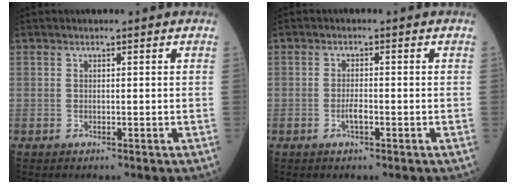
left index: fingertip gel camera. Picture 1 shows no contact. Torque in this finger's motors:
{"motor_torque": [0.65, 0.19, 0.13, 0.05]}